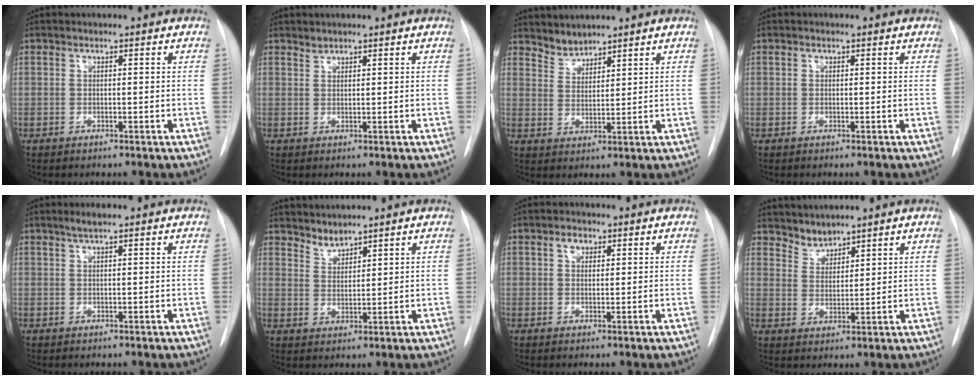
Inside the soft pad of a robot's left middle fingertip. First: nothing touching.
{"total": 0.9, "force": [0.9, 0.2, -0.1], "torque": [0.001, -0.002, 0.017]}
{"total": 3.2, "force": [3.0, 0.8, -0.3], "torque": [0.008, 0.006, 0.062]}
{"total": 0.0}
{"total": 1.9, "force": [1.4, 0.0, 1.3], "torque": [-0.027, 0.003, 0.026]}
{"total": 2.7, "force": [2.6, 0.3, 0.0], "torque": [0.002, 0.002, 0.053]}
{"total": 1.9, "force": [1.0, 1.3, 1.0], "torque": [-0.019, 0.007, 0.017]}
{"total": 3.2, "force": [3.1, 0.8, -0.2], "torque": [0.008, 0.006, 0.063]}